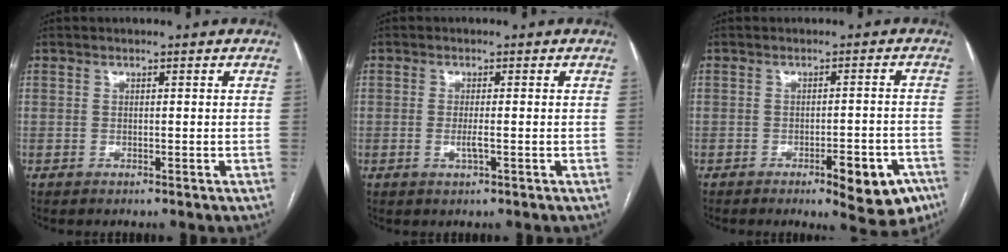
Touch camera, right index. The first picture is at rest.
{"total": 2.0, "force": [-0.5, 0.2, 1.9], "torque": [-0.041, -0.004, -0.009]}
{"total": 8.7, "force": [-5.4, 2.8, 6.2], "torque": [-0.052, 0.005, -0.067]}